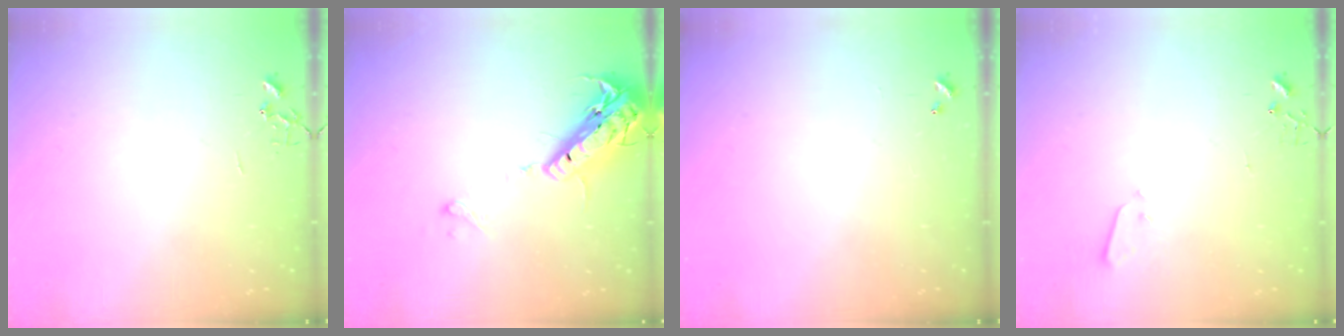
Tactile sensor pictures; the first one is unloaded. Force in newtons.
{"total": 17.5, "press": 17.2, "slide": 3.6}
{"total": 0.0}
{"total": 2.1, "press": 2.1, "slide": 0.3}